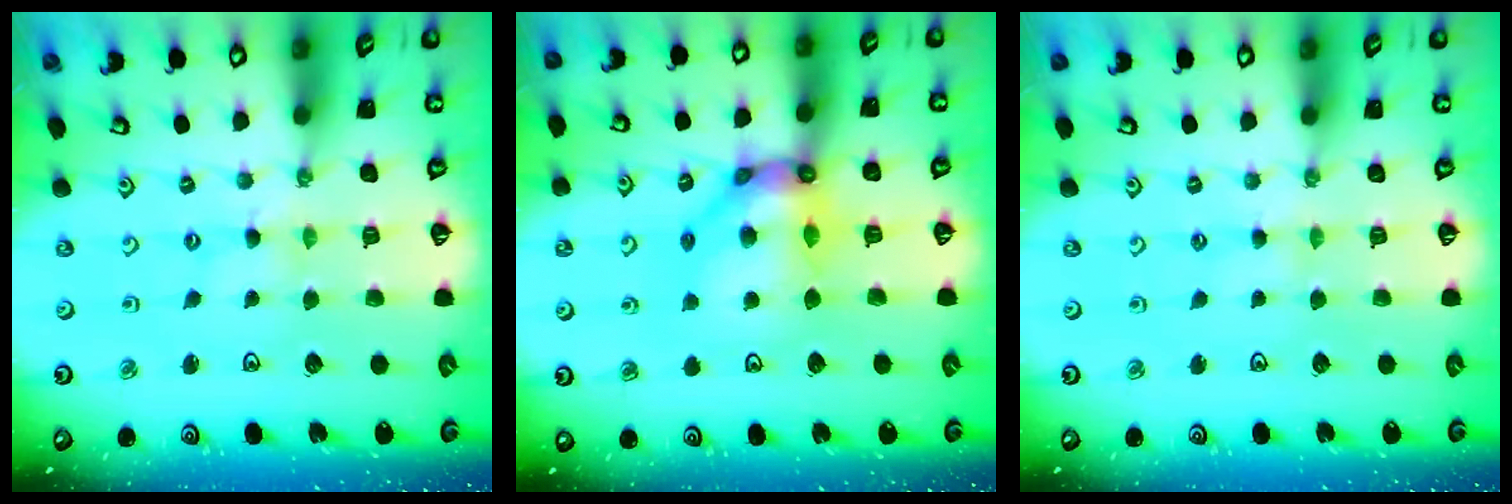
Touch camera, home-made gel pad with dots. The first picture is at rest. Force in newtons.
{"total": 13.0, "press": 12.9, "slide": 1.4}
{"total": 2.1, "press": 2.1, "slide": 0.2}